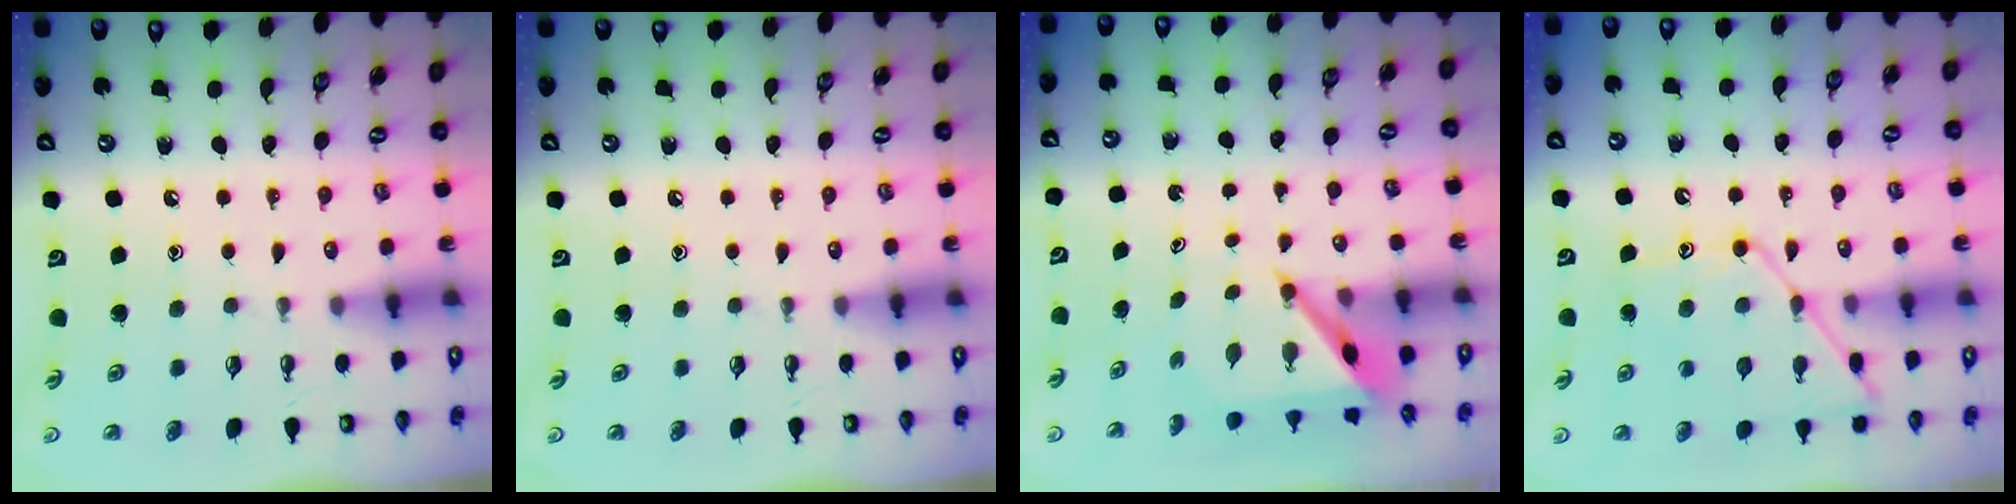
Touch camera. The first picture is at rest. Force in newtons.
{"total": 0.0}
{"total": 4.9, "press": 4.9, "slide": 0.4}
{"total": 12.4, "press": 12.4, "slide": 1.0}